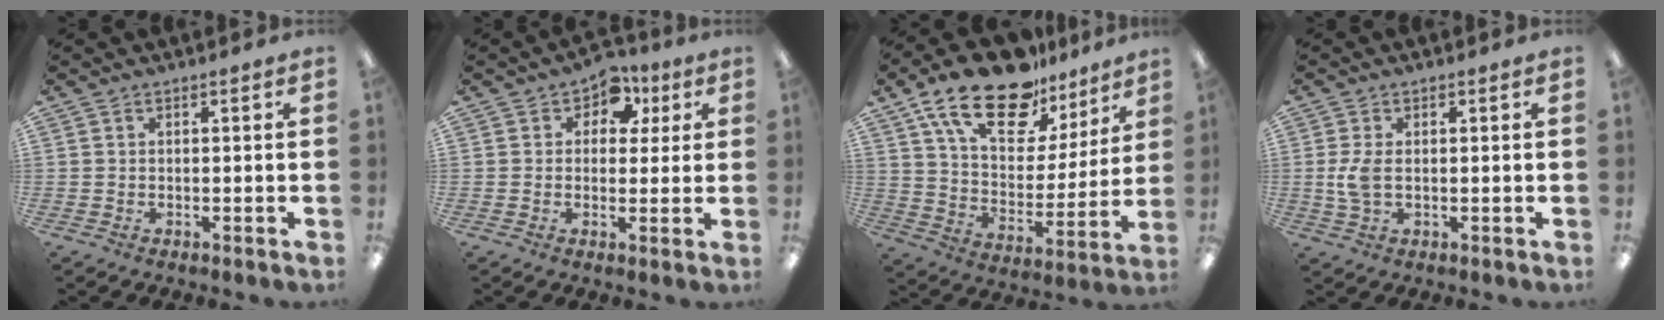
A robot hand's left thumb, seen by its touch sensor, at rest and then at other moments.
{"total": 6.5, "force": [2.8, 5.0, 3.1], "torque": [-0.036, -0.007, 0.044]}
{"total": 21.3, "force": [14.8, 9.9, 11.7], "torque": [-0.206, -0.086, 0.260]}
{"total": 5.1, "force": [0.1, 2.8, 4.3], "torque": [-0.092, -0.002, -0.005]}